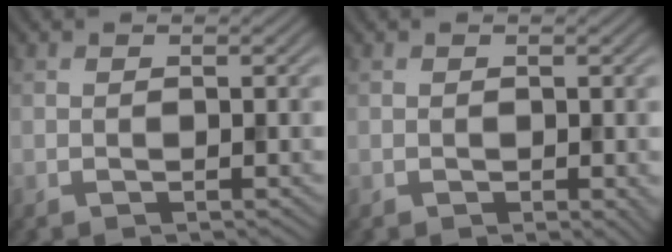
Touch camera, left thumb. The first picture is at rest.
{"total": 0.0}